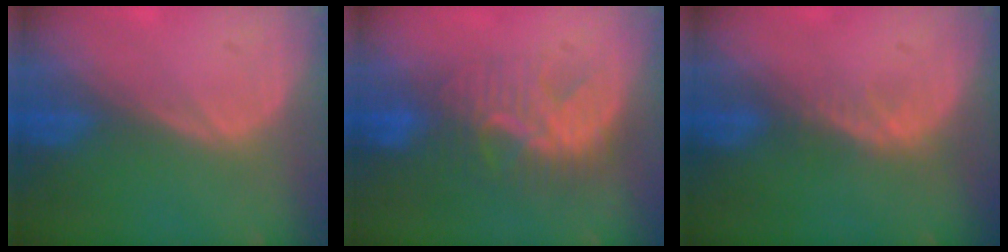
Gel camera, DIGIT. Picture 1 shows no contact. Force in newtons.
{"total": 8.0, "press": 7.8, "slide": 1.9}
{"total": 1.5, "press": 1.5, "slide": 0.2}